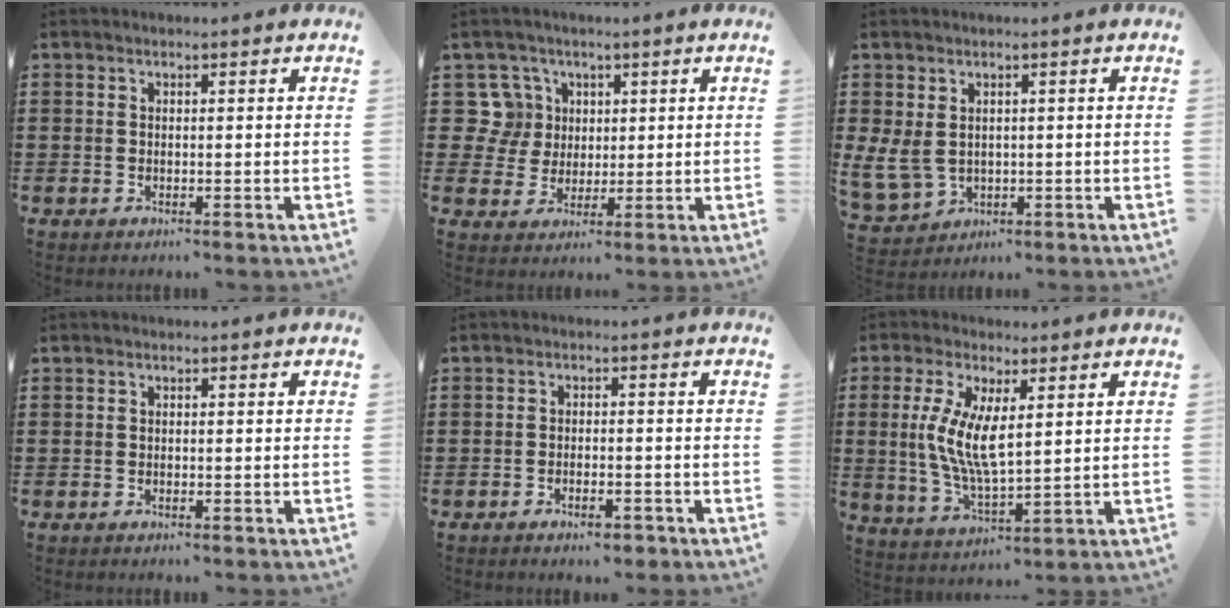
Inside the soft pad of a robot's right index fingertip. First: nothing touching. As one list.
[{"total": 7.3, "force": [2.2, 6.7, 2.1], "torque": [-0.080, 0.010, 0.040]}, {"total": 4.5, "force": [0.9, 3.7, 2.3], "torque": [-0.076, 0.001, 0.016]}, {"total": 0.0}, {"total": 2.6, "force": [-2.1, 0.7, 1.4], "torque": [-0.026, 0.001, -0.039]}, {"total": 8.2, "force": [1.2, 2.7, 7.6], "torque": [-0.162, -0.001, 0.020]}]